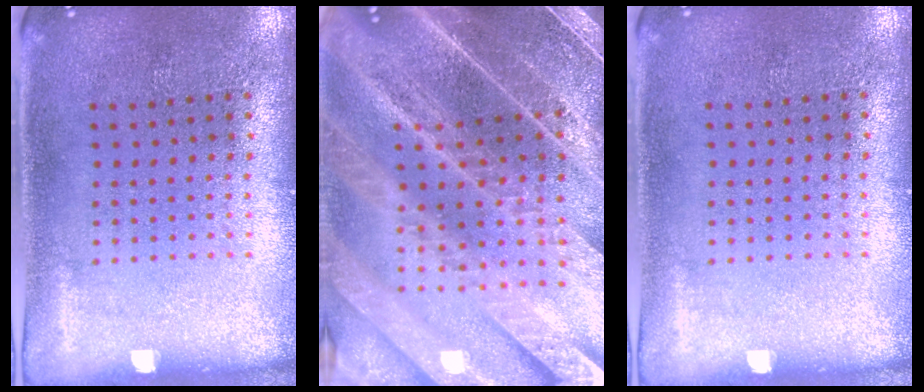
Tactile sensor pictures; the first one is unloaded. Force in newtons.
{"total": 5.5, "press": 4.6, "slide": 2.9}
{"total": 0.0}